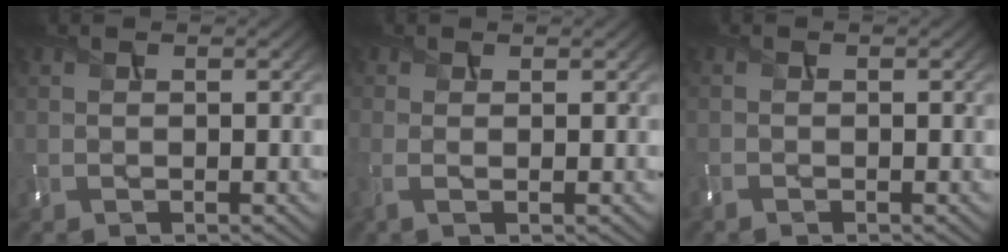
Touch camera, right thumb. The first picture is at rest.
{"total": 1.6, "force": [-0.3, 0.2, 1.6], "torque": [-0.040, -0.006, -0.009]}
{"total": 0.9, "force": [-0.9, 0.1, 0.1], "torque": [-0.004, -0.006, -0.020]}